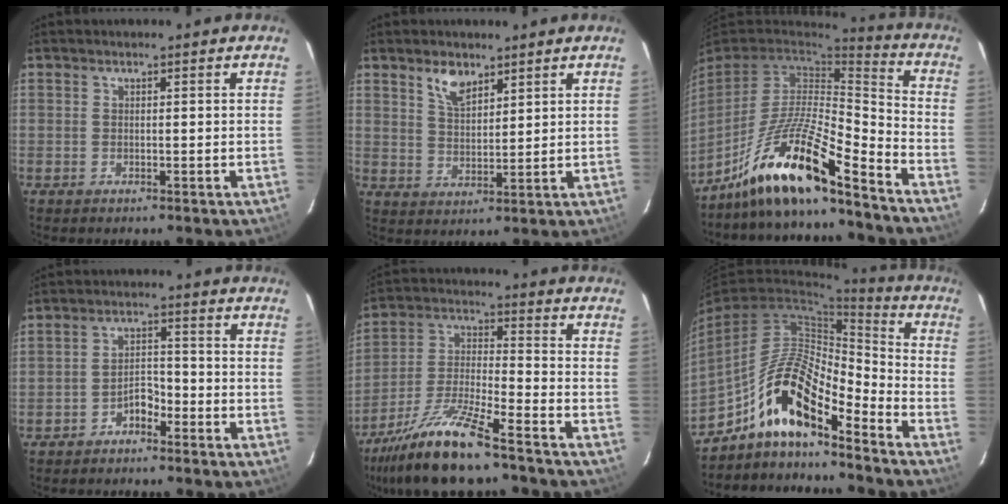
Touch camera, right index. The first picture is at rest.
{"total": 5.3, "force": [3.7, 2.4, 3.0], "torque": [-0.053, 0.004, 0.072]}
{"total": 16.7, "force": [-12.6, 2.0, 10.8], "torque": [-0.221, -0.010, -0.241]}
{"total": 3.8, "force": [-2.9, 1.8, 1.6], "torque": [-0.038, 0.013, -0.047]}
{"total": 13.9, "force": [-10.9, 1.6, 8.5], "torque": [-0.182, -0.005, -0.207]}
{"total": 14.6, "force": [-10.3, 4.0, 9.6], "torque": [-0.174, 0.013, -0.193]}